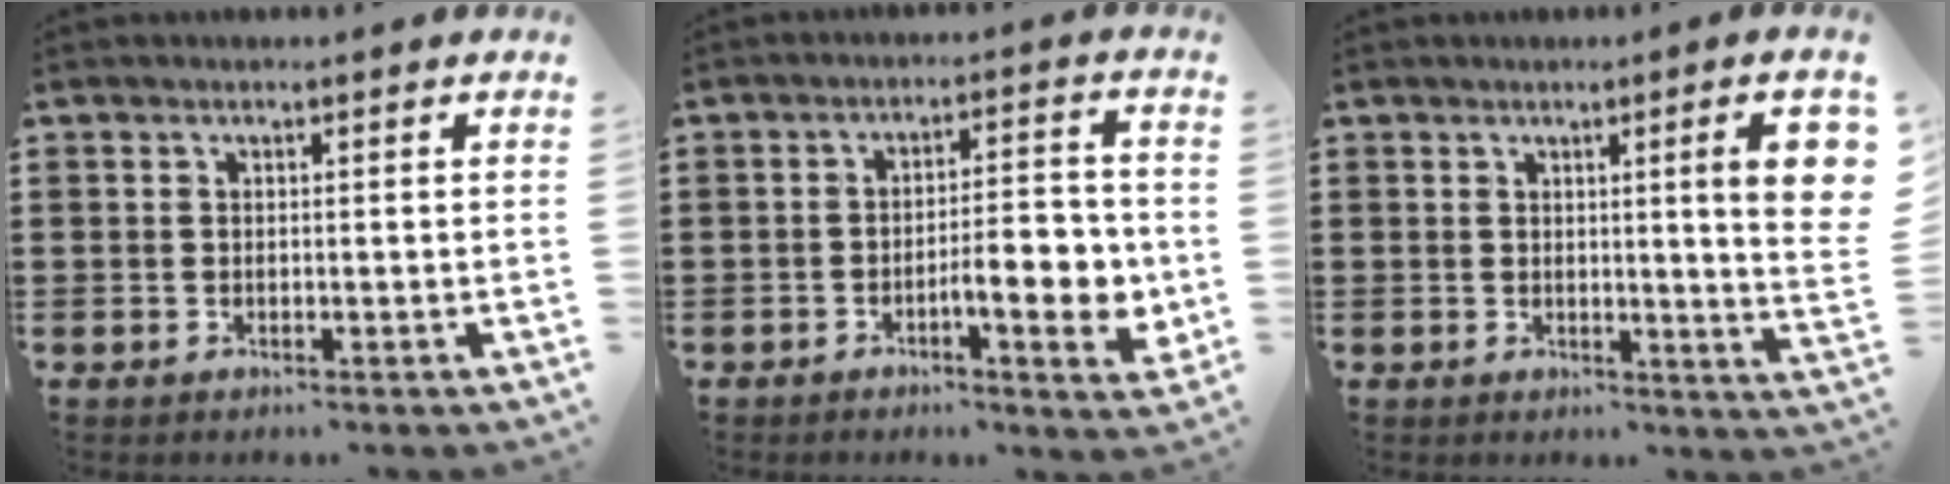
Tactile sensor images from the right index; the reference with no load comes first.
{"total": 7.9, "force": [-2.3, 2.3, 7.2], "torque": [-0.092, -0.005, -0.041]}
{"total": 7.0, "force": [2.0, 0.3, 6.7], "torque": [-0.091, -0.014, 0.024]}